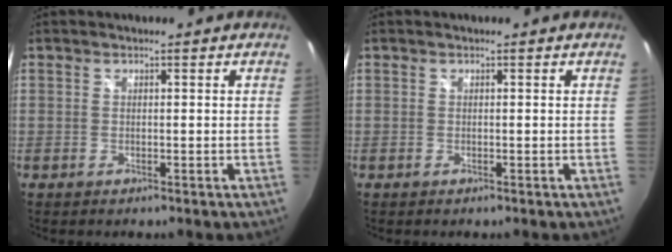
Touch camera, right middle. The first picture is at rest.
{"total": 0.0}